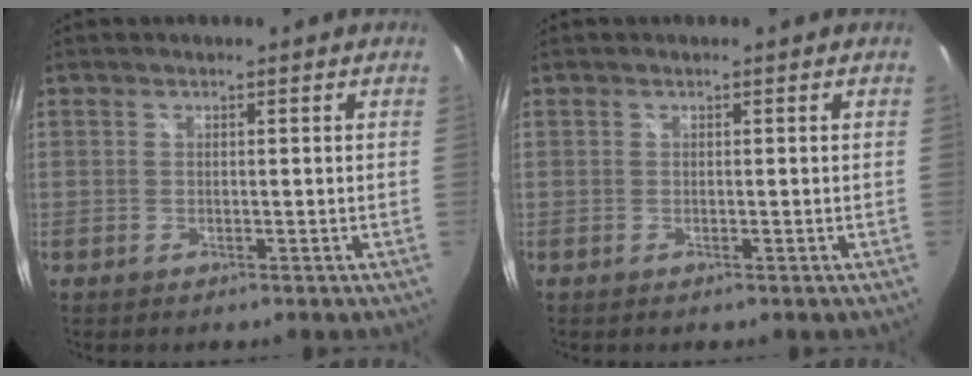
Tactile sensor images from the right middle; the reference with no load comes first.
{"total": 0.0}